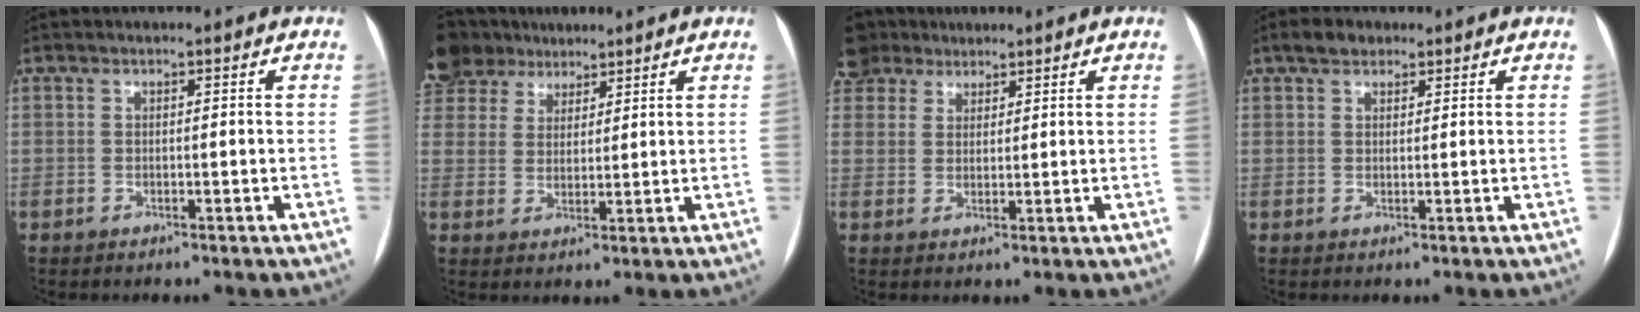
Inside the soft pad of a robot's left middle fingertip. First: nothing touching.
{"total": 8.2, "force": [6.8, 4.4, 1.4], "torque": [-0.043, 0.026, 0.135]}
{"total": 4.9, "force": [4.2, 2.5, -0.1], "torque": [-0.001, 0.011, 0.088]}
{"total": 3.0, "force": [2.1, 1.7, 1.2], "torque": [-0.025, 0.013, 0.036]}